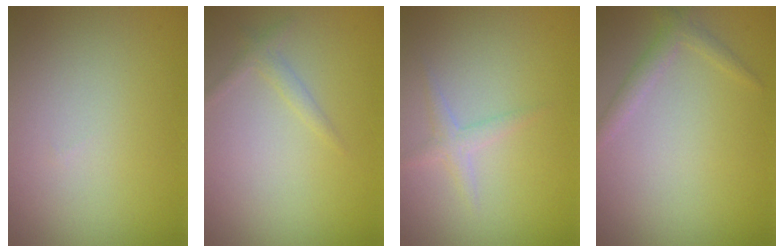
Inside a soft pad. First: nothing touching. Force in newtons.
{"total": 1.0, "press": 1.0, "slide": 0.2}
{"total": 1.3, "press": 1.3, "slide": 0.0}
{"total": 1.5, "press": 1.5, "slide": 0.1}